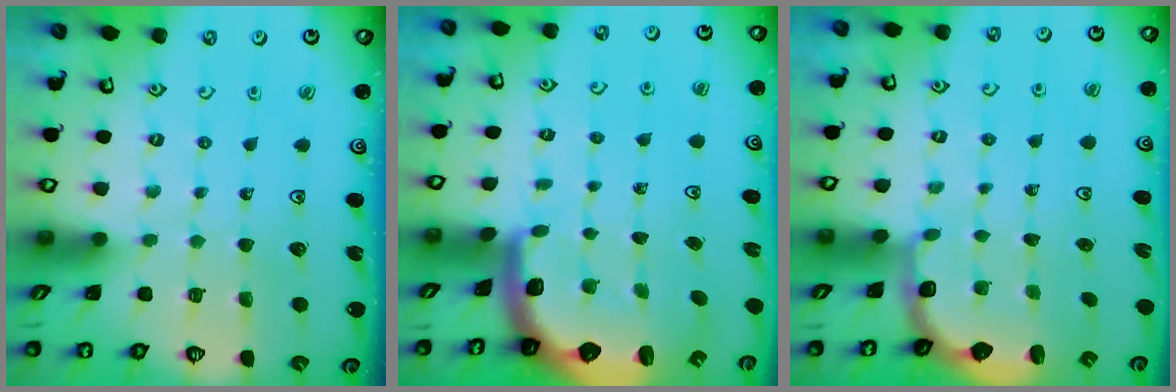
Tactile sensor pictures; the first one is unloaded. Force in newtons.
{"total": 2.8, "press": 2.5, "slide": 1.4}
{"total": 2.6, "press": 2.1, "slide": 1.5}